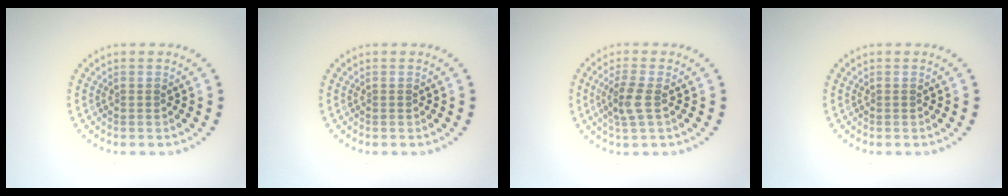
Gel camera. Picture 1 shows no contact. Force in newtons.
{"total": 0.0}
{"total": 2.7, "press": 2.4, "slide": 1.1}
{"total": 0.0}